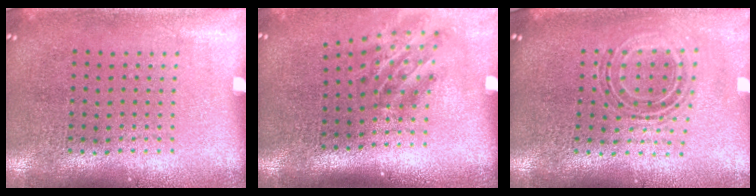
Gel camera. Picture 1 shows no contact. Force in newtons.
{"total": 1.9, "press": 1.2, "slide": 1.5}
{"total": 0.7, "press": 0.7, "slide": 0.3}